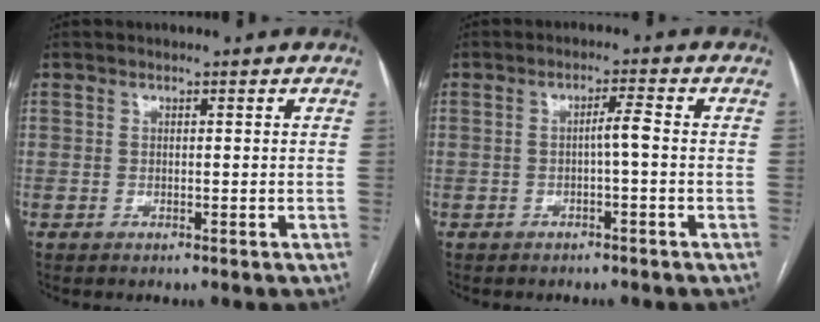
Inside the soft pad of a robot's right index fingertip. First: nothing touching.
{"total": 2.3, "force": [-0.4, 0.0, 2.3], "torque": [-0.036, 0.004, -0.007]}